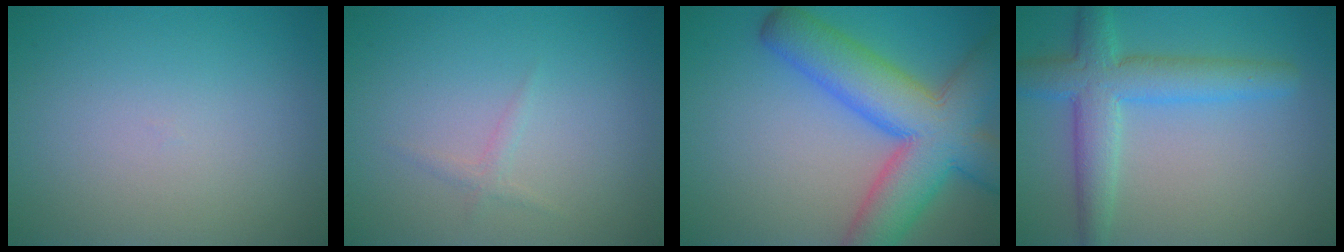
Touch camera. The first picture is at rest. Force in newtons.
{"total": 0.8, "press": 0.8, "slide": 0.1}
{"total": 10.8, "press": 10.8, "slide": 0.5}
{"total": 5.4, "press": 5.4, "slide": 0.3}